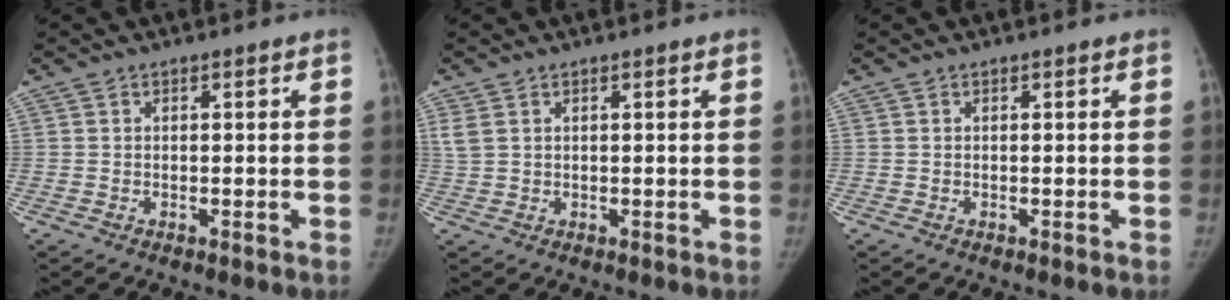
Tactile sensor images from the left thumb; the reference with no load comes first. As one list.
[{"total": 2.2, "force": [1.1, 1.2, 1.4], "torque": [-0.038, 0.010, 0.034]}, {"total": 0.0}]